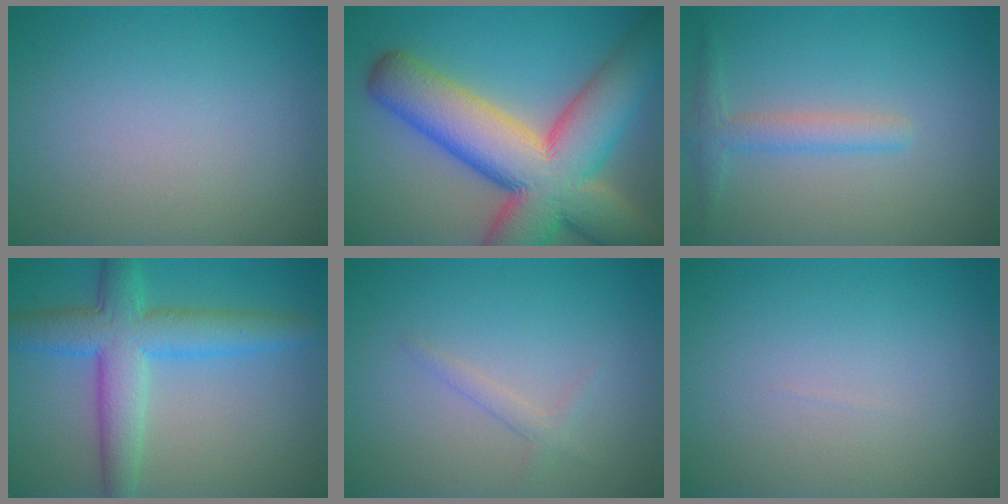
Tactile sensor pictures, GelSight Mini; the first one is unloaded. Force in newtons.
{"total": 15.7, "press": 15.7, "slide": 1.1}
{"total": 2.2, "press": 2.2, "slide": 0.1}
{"total": 5.4, "press": 5.4, "slide": 0.2}
{"total": 1.1, "press": 1.1, "slide": 0.1}
{"total": 0.0}